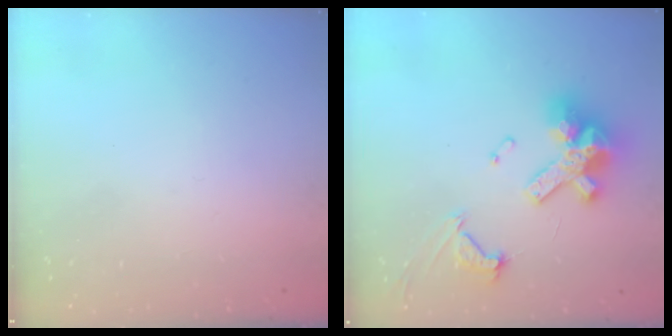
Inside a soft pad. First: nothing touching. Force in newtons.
{"total": 15.7, "press": 15.6, "slide": 1.9}